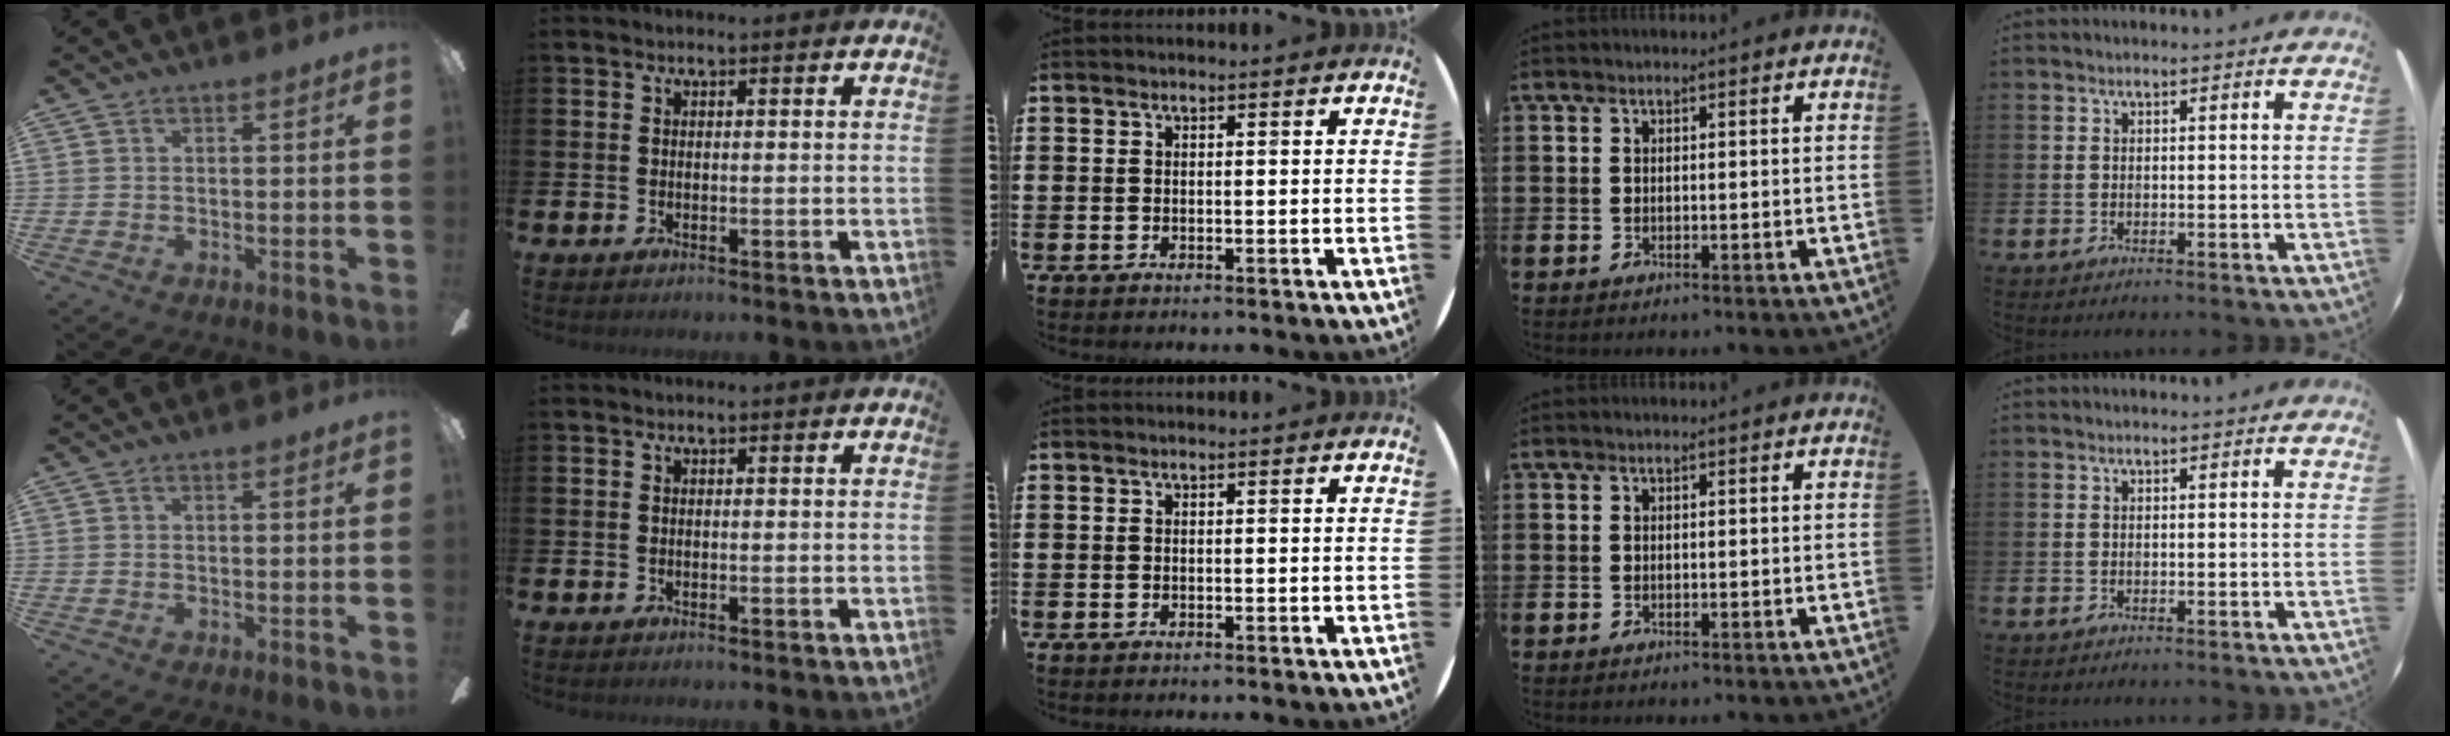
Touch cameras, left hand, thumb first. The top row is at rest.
{}